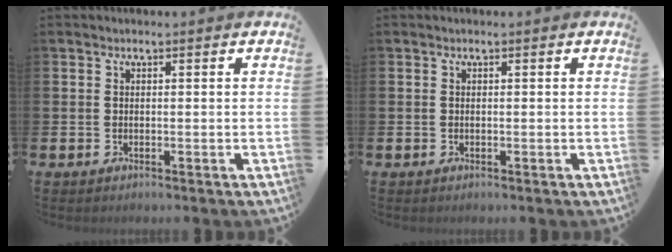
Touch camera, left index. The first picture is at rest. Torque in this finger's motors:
{"motor_torque": [-0.04, 0.07, -0.05, -0.01]}